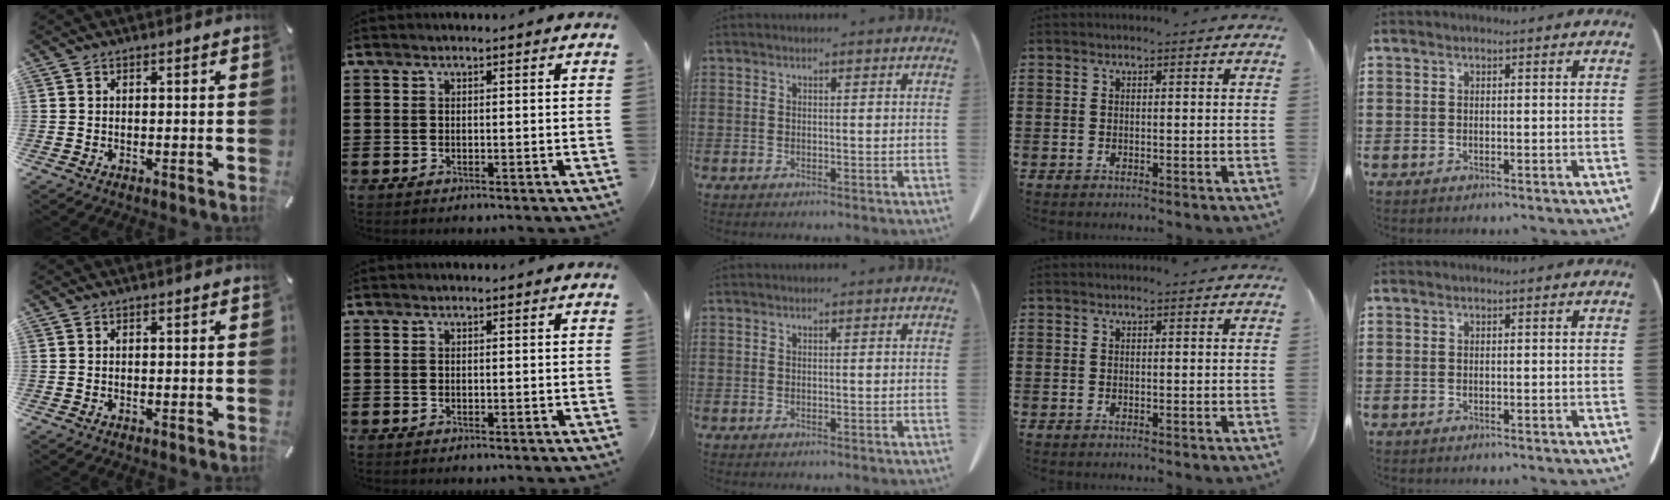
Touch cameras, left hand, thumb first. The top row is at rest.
{}